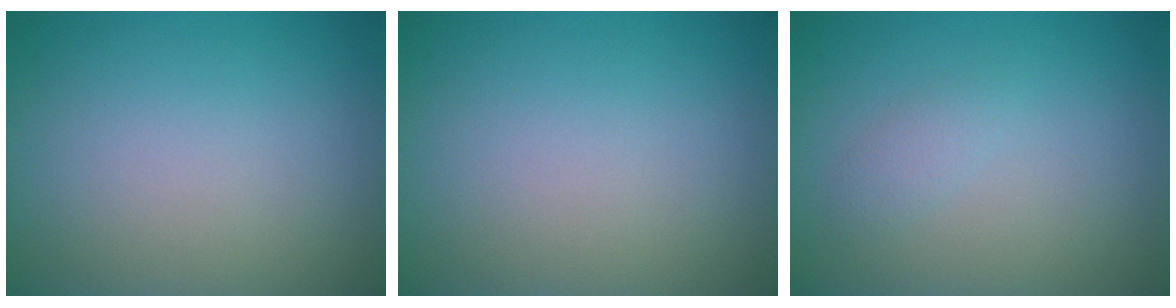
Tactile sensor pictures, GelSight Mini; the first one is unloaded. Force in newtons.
{"total": 0.0}
{"total": 1.0, "press": 1.0, "slide": 0.1}